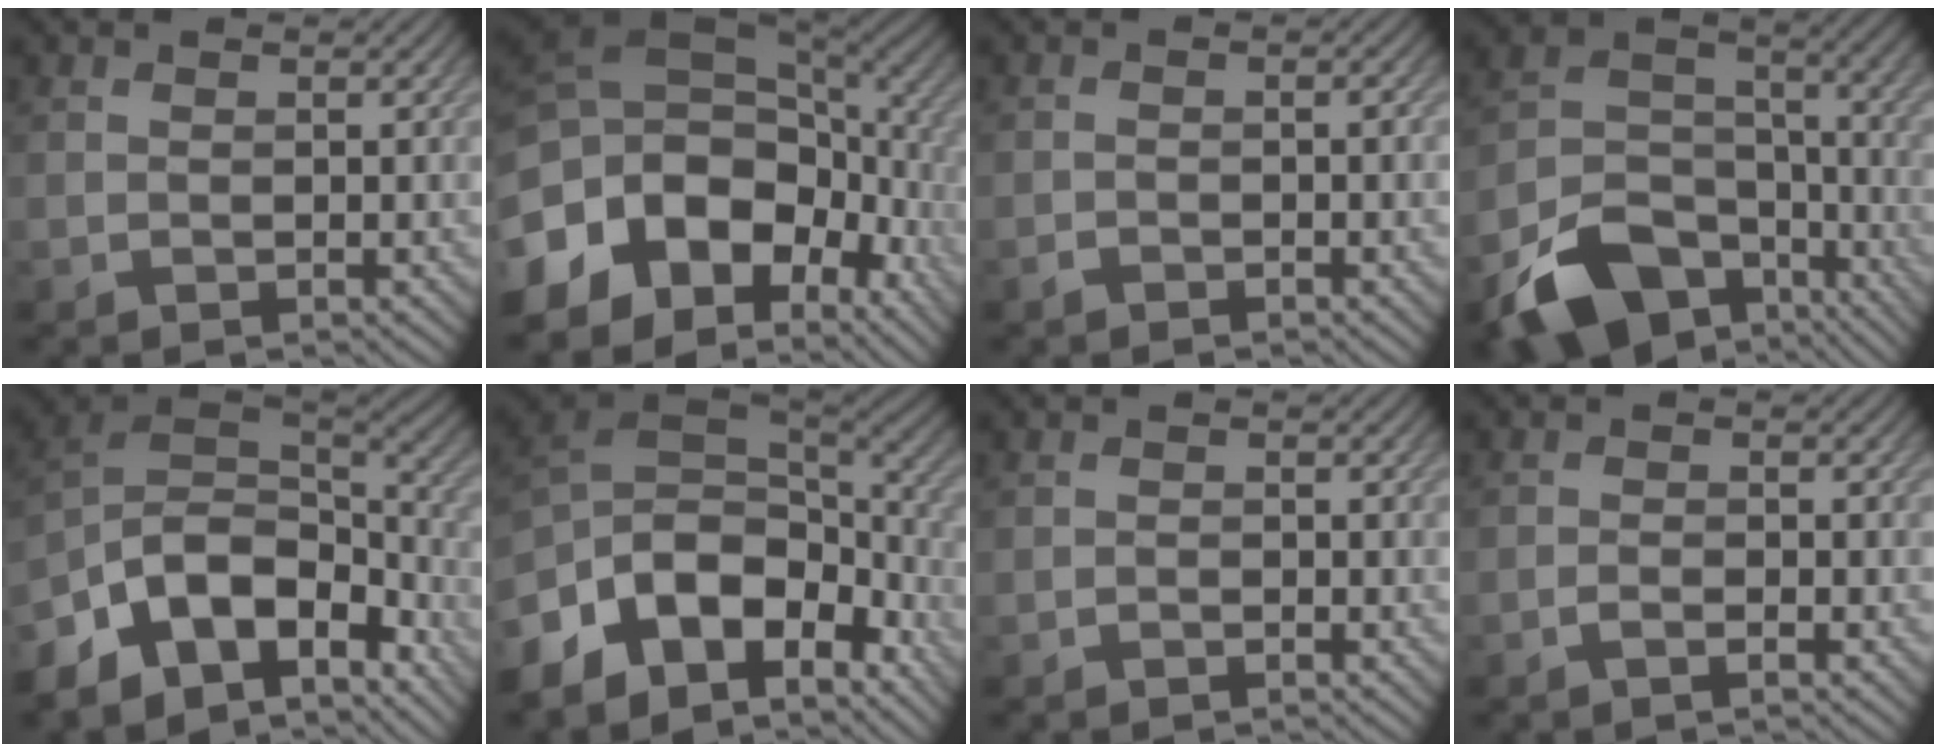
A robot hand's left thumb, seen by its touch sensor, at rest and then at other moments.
{"total": 17.5, "force": [-5.9, 11.1, 12.3], "torque": [-0.264, -0.010, -0.100]}
{"total": 1.4, "force": [-1.0, 0.4, 0.8], "torque": [-0.015, 0.003, -0.021]}
{"total": 14.9, "force": [-9.2, 8.5, 8.0], "torque": [-0.186, -0.038, -0.164]}
{"total": 14.6, "force": [-8.6, 7.8, 8.9], "torque": [-0.233, -0.024, -0.135]}
{"total": 14.0, "force": [-5.5, 8.2, 9.9], "torque": [-0.255, -0.015, -0.089]}
{"total": 0.6, "force": [-0.6, 0.2, 0.0], "torque": [0.001, 0.000, -0.011]}
{"total": 1.2, "force": [-0.9, 0.2, 0.8], "torque": [-0.015, 0.003, -0.020]}